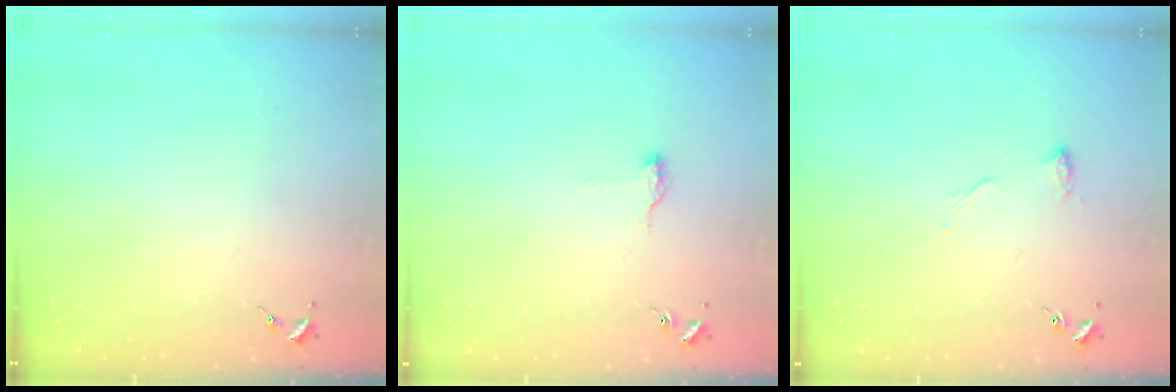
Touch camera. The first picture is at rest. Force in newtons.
{"total": 7.6, "press": 7.6, "slide": 0.7}
{"total": 6.8, "press": 6.8, "slide": 0.7}